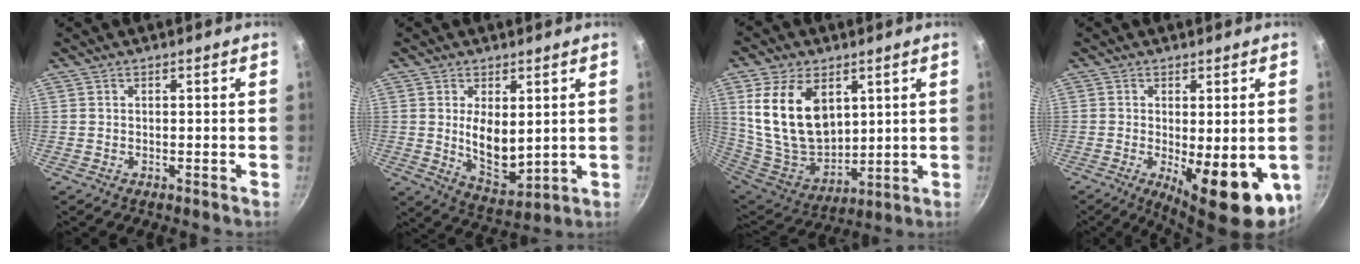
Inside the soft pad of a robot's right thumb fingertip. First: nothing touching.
{"total": 8.8, "force": [1.1, 4.6, 7.4], "torque": [-0.100, -0.027, 0.036]}
{"total": 18.1, "force": [6.0, 11.4, 12.8], "torque": [-0.218, -0.027, 0.135]}
{"total": 15.2, "force": [-4.5, 5.8, 13.4], "torque": [-0.147, -0.019, -0.045]}